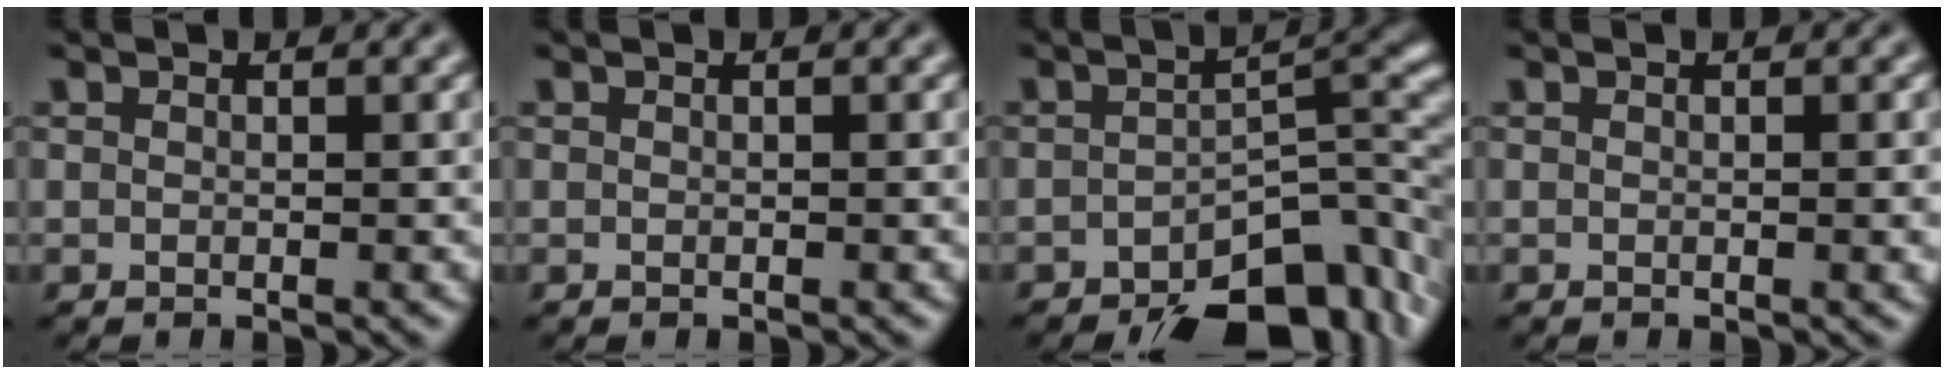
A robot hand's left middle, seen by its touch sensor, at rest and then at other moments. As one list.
[{"total": 0.0}, {"total": 9.7, "force": [-5.7, 4.2, 6.5], "torque": [-0.063, -0.004, -0.089]}, {"total": 1.2, "force": [0.0, 0.2, 1.2], "torque": [-0.012, 0.001, 0.000]}]